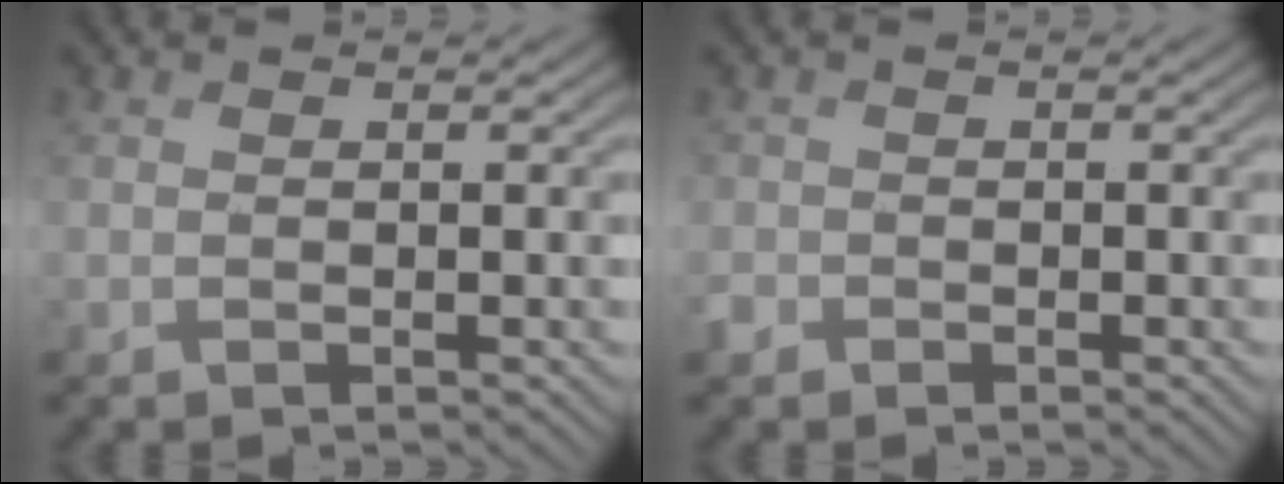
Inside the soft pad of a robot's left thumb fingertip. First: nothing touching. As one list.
[{"total": 1.9, "force": [-0.9, 1.6, 0.2], "torque": [-0.006, -0.004, -0.027]}]